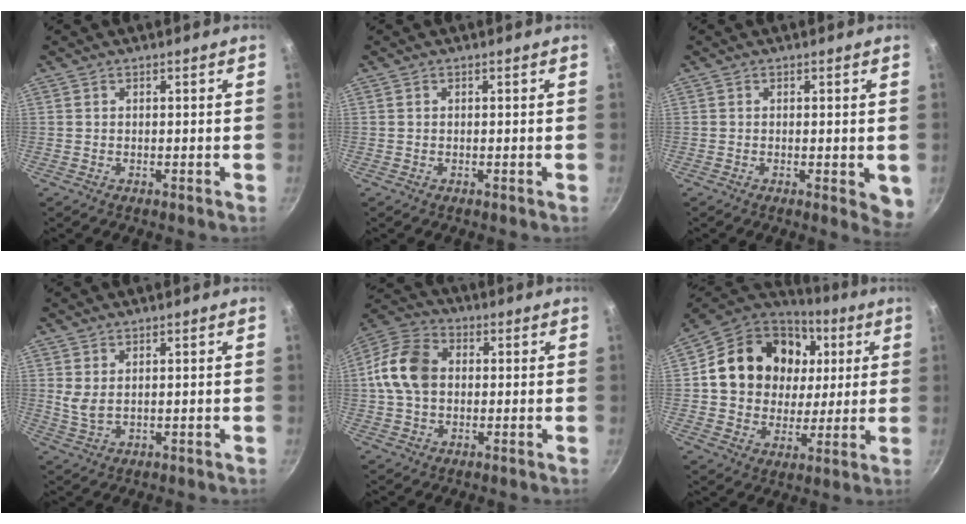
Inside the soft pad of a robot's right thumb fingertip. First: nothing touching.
{"total": 0.0}
{"total": 3.9, "force": [-0.6, 1.5, 3.6], "torque": [-0.044, -0.012, -0.008]}
{"total": 3.0, "force": [1.1, 1.5, 2.4], "torque": [-0.044, -0.011, 0.027]}
{"total": 11.7, "force": [0.6, 8.6, 7.9], "torque": [-0.132, 0.025, -0.004]}
{"total": 21.8, "force": [5.1, 17.9, 11.4], "torque": [-0.183, 0.013, 0.086]}